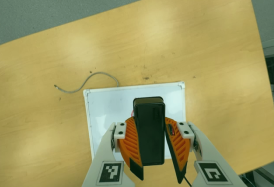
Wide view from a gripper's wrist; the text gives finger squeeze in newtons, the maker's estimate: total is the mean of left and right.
{"total": 9.7, "left": 9.7, "right": 9.7}